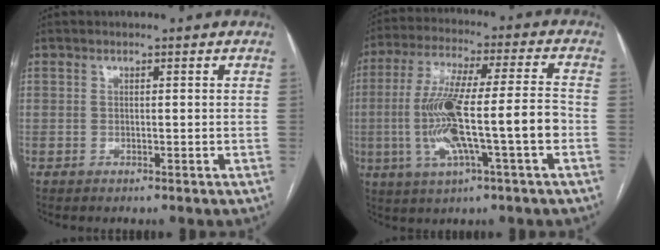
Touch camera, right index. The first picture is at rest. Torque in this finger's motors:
{"motor_torque": [1.93, -0.20, 0.68, 0.21]}